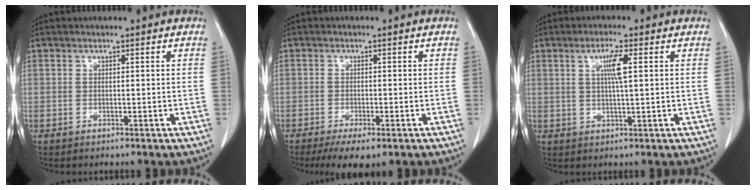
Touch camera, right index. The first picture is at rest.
{"total": 5.1, "force": [-3.3, 1.2, 3.7], "torque": [-0.059, -0.013, -0.048]}
{"total": 4.3, "force": [1.2, 0.0, 4.1], "torque": [-0.074, 0.000, 0.021]}